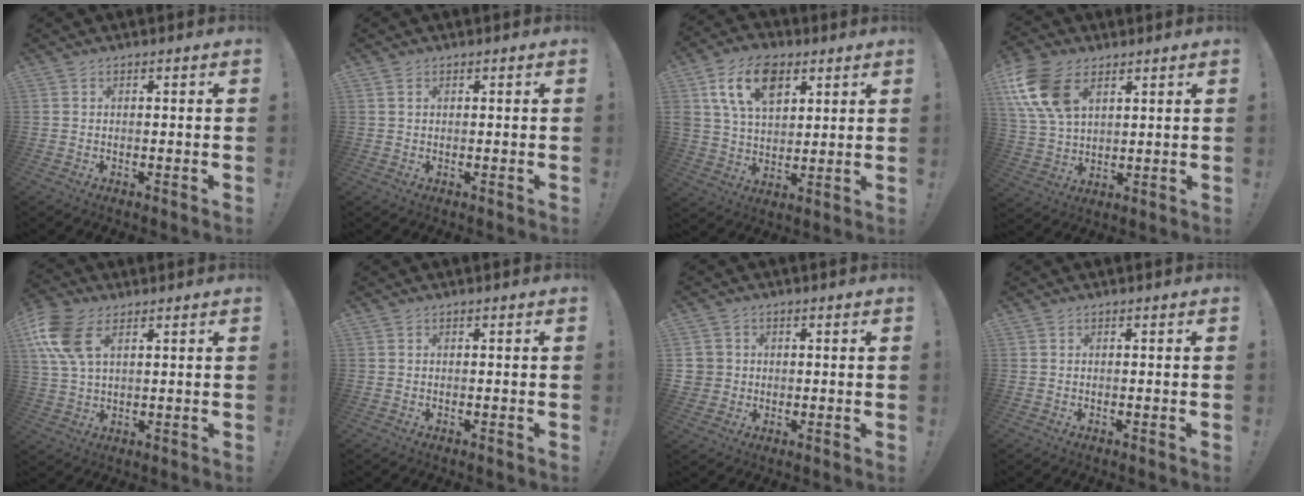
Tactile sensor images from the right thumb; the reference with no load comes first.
{"total": 1.0, "force": [0.5, 0.8, 0.4], "torque": [-0.005, 0.001, 0.009]}
{"total": 15.6, "force": [7.3, 9.7, 9.8], "torque": [-0.170, -0.015, 0.135]}
{"total": 14.9, "force": [6.7, 9.4, 9.4], "torque": [-0.200, -0.019, 0.130]}
{"total": 12.3, "force": [5.0, 7.1, 8.7], "torque": [-0.188, -0.008, 0.097]}
{"total": 0.0}
{"total": 4.2, "force": [0.6, 4.1, 0.6], "torque": [-0.014, 0.000, 0.013]}
{"total": 0.0}